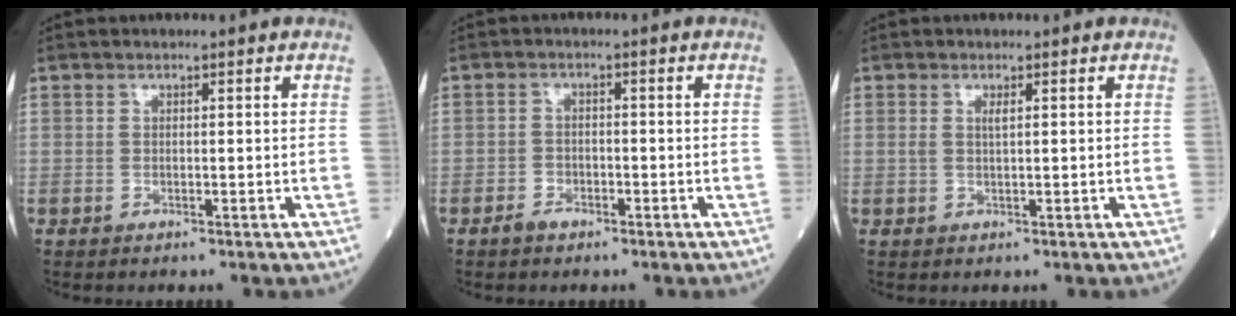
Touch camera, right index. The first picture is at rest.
{"total": 2.1, "force": [-1.5, 1.3, 0.8], "torque": [-0.013, 0.004, -0.025]}
{"total": 1.1, "force": [0.4, 0.1, 1.0], "torque": [-0.025, 0.002, 0.007]}